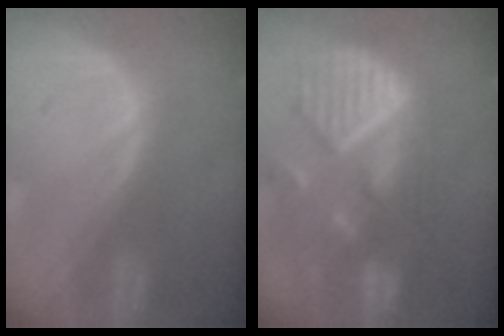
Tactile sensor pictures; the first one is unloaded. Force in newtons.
{"total": 12.0, "press": 10.4, "slide": 6.0}